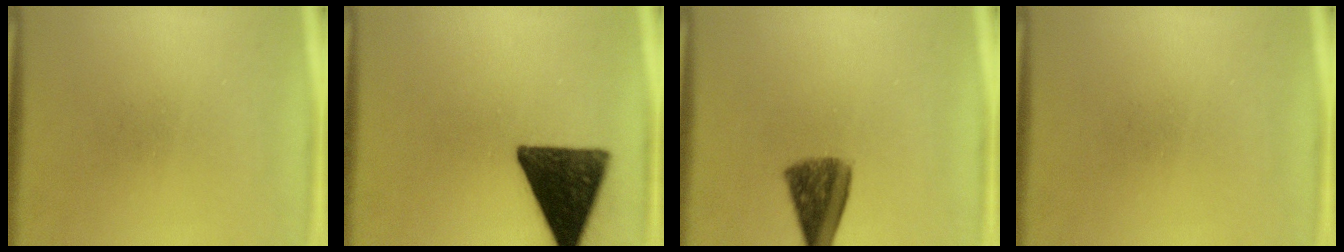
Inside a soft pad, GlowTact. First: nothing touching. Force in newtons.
{"total": 14.7}
{"total": 8.4}
{"total": 0.0}